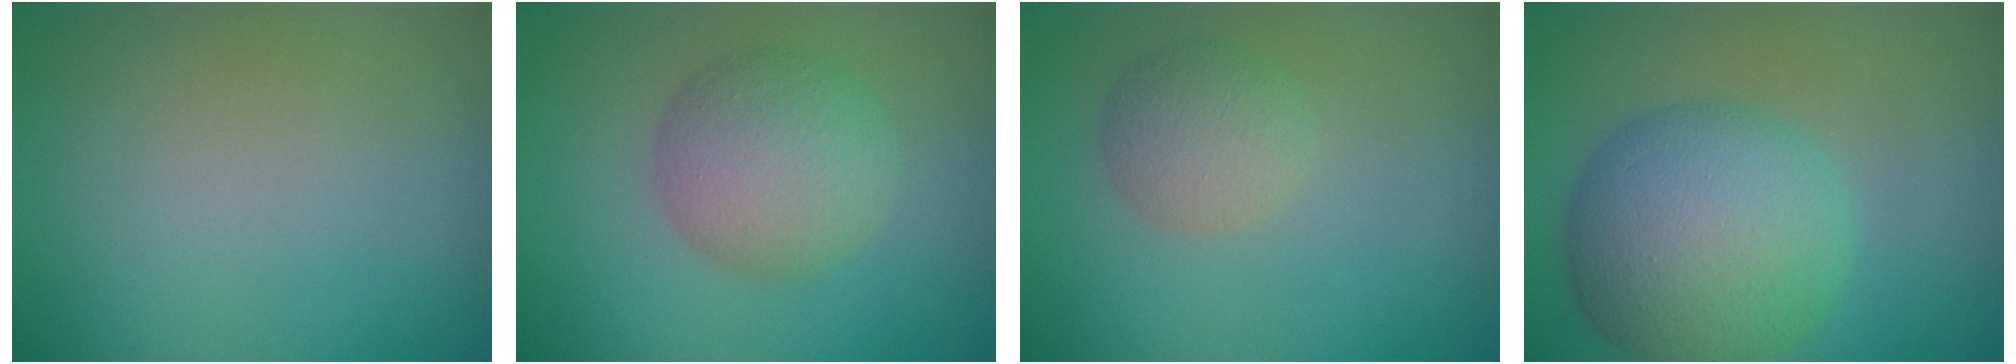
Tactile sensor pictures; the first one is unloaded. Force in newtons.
{"total": 5.4, "press": 5.4, "slide": 0.1}
{"total": 3.0, "press": 3.0, "slide": 0.0}
{"total": 9.7, "press": 9.7, "slide": 0.1}